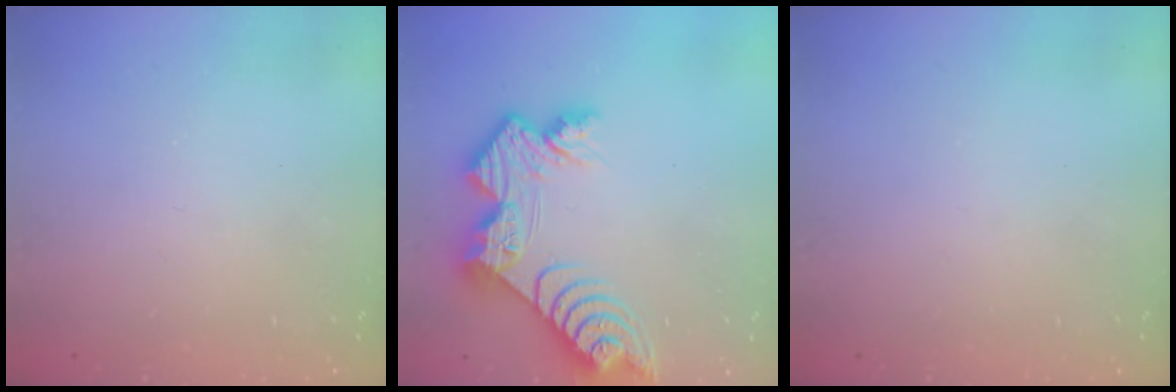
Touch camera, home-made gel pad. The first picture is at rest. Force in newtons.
{"total": 13.9, "press": 13.9, "slide": 1.0}
{"total": 0.0}